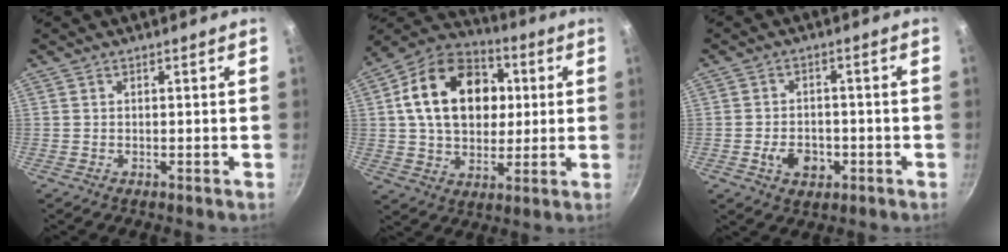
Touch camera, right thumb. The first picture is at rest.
{"total": 20.9, "force": [3.9, 15.1, 13.9], "torque": [-0.197, 0.018, 0.056]}
{"total": 5.8, "force": [-1.9, 4.2, 3.6], "torque": [-0.038, 0.011, -0.028]}